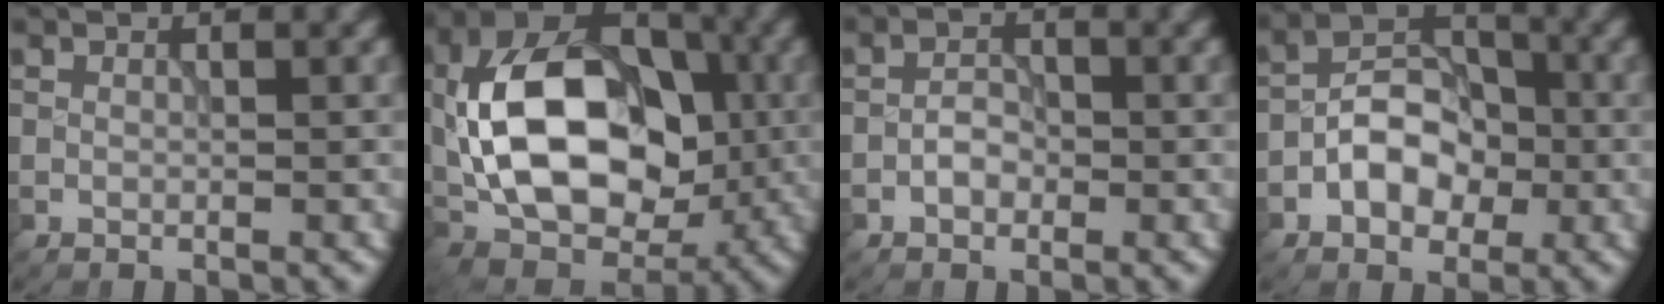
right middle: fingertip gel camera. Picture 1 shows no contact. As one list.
[{"total": 14.2, "force": [-0.6, 9.3, 10.7], "torque": [-0.188, 0.019, -0.019]}, {"total": 1.7, "force": [-0.7, 1.1, 1.0], "torque": [-0.016, 0.006, -0.016]}, {"total": 4.9, "force": [-1.6, 3.3, 3.1], "torque": [-0.042, 0.008, -0.031]}]